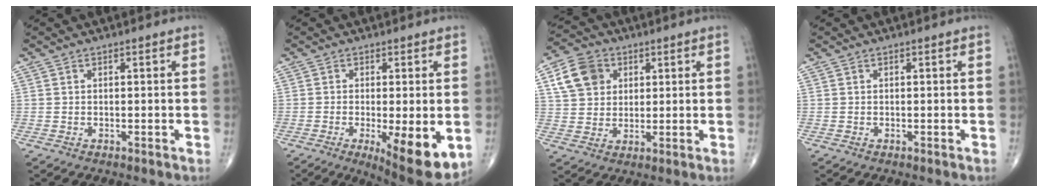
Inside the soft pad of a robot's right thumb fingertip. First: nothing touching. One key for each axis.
{"total": 11.5, "fx": -3.1, "fy": 3.3, "fz": 10.6, "tx": -0.152, "ty": -0.024, "tz": -0.038}
{"total": 9.1, "fx": 3.3, "fy": 7.3, "fz": 4.4, "tx": -0.061, "ty": -0.001, "tz": 0.060}
{"total": 0.0}